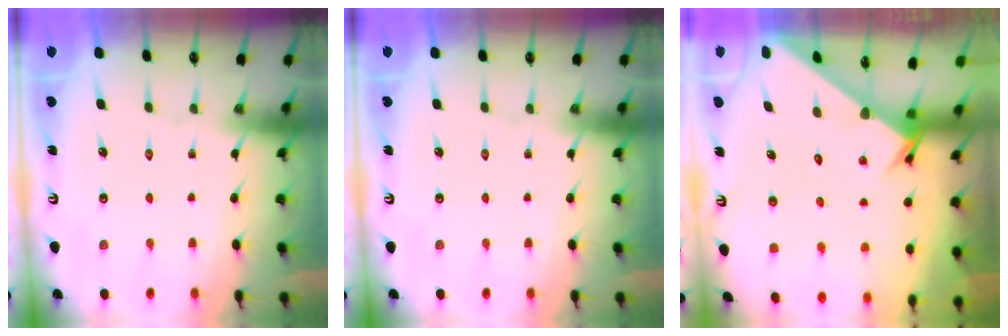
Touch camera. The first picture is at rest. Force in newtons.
{"total": 0.0}
{"total": 2.7, "press": 2.7, "slide": 0.1}